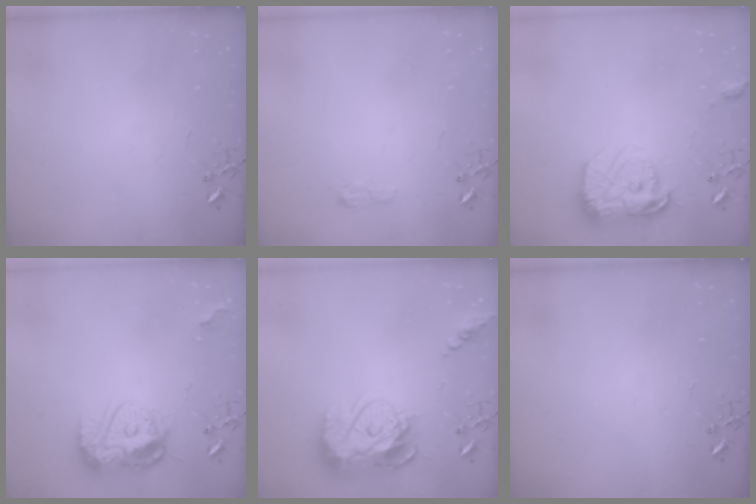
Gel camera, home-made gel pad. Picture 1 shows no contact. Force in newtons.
{"total": 4.1, "press": 4.0, "slide": 0.6}
{"total": 16.0, "press": 15.9, "slide": 1.3}
{"total": 13.4, "press": 13.3, "slide": 1.2}
{"total": 17.4, "press": 17.3, "slide": 1.8}
{"total": 0.0}